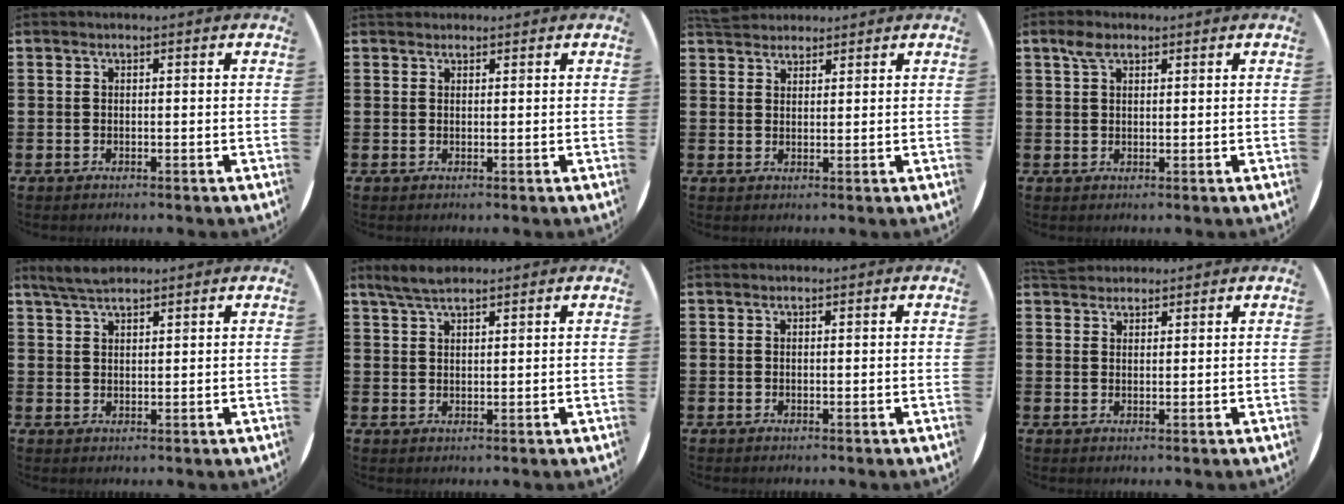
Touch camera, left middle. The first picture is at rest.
{"total": 0.9, "force": [0.8, 0.4, -0.1], "torque": [0.001, 0.003, 0.016]}
{"total": 3.2, "force": [3.1, 0.9, 0.2], "torque": [-0.001, -0.003, 0.058]}
{"total": 2.4, "force": [1.6, 1.3, 1.3], "torque": [-0.022, 0.004, 0.027]}
{"total": 3.3, "force": [2.9, 0.8, 1.4], "torque": [-0.031, 0.002, 0.054]}
{"total": 3.4, "force": [2.9, 0.9, 1.6], "torque": [-0.037, 0.000, 0.053]}
{"total": 0.0}
{"total": 2.7, "force": [2.6, 0.7, 0.2], "torque": [-0.008, 0.002, 0.051]}